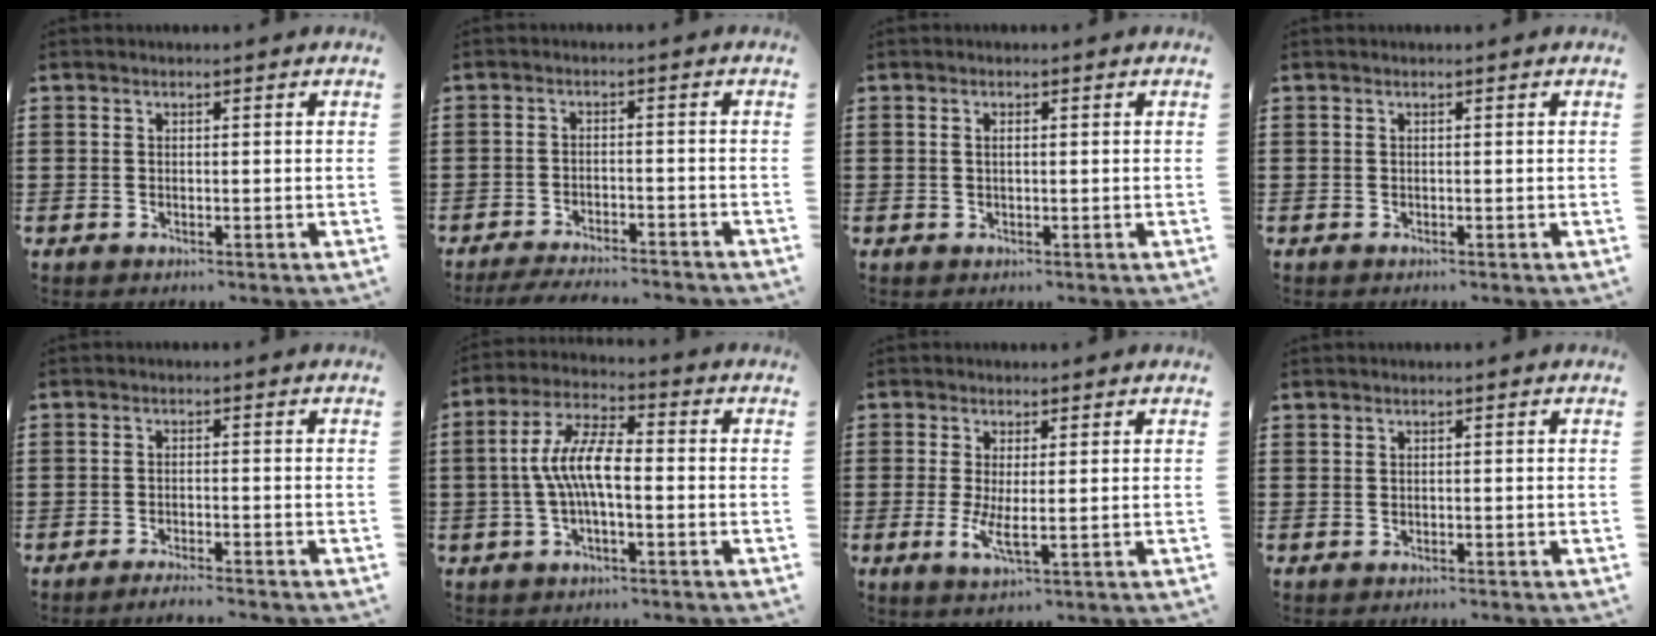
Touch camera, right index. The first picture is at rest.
{"total": 3.6, "force": [-3.5, 0.1, 0.7], "torque": [-0.020, -0.004, -0.073]}
{"total": 0.9, "force": [0.1, 0.4, 0.8], "torque": [-0.018, 0.001, 0.002]}
{"total": 0.0}
{"total": 1.9, "force": [-1.8, -0.2, 0.5], "torque": [-0.009, 0.002, -0.035]}
{"total": 7.8, "force": [-1.0, 2.7, 7.3], "torque": [-0.162, -0.004, -0.026]}
{"total": 3.9, "force": [-0.1, 0.6, 3.9], "torque": [-0.080, -0.009, -0.002]}
{"total": 0.0}